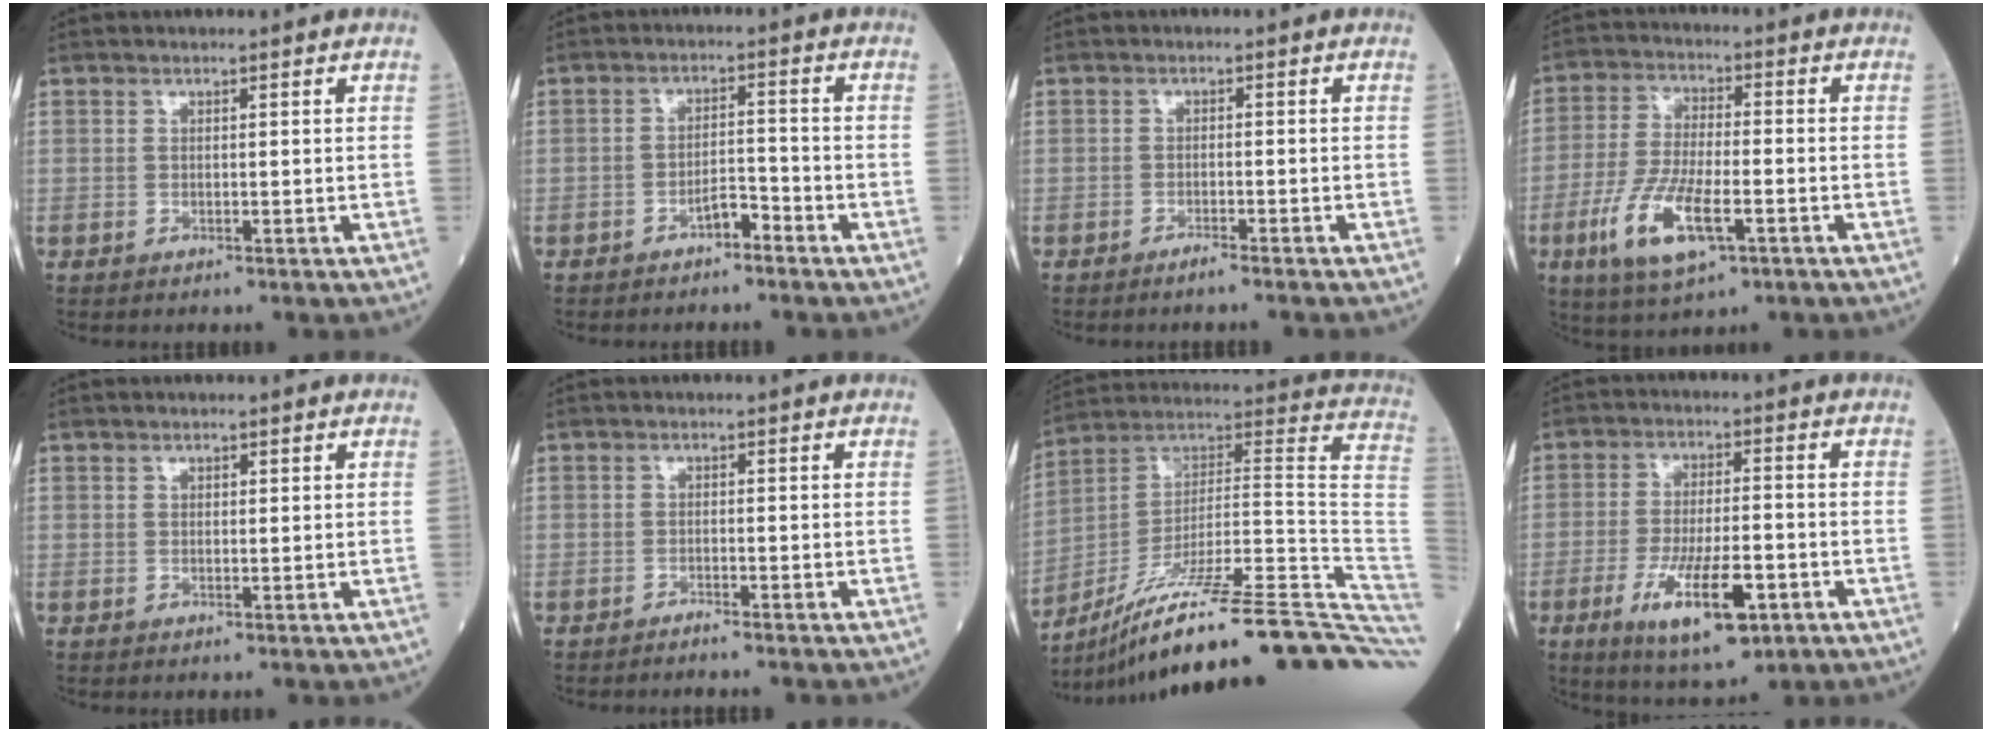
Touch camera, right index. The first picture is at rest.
{"total": 3.1, "force": [-2.3, 1.0, 1.8], "torque": [-0.026, 0.005, -0.042]}
{"total": 1.9, "force": [-1.6, -0.1, 0.9], "torque": [-0.018, -0.001, -0.026]}
{"total": 11.2, "force": [-4.5, 3.3, 9.7], "torque": [-0.204, -0.014, -0.079]}
{"total": 0.7, "force": [0.4, 0.4, 0.4], "torque": [-0.003, -0.003, 0.006]}
{"total": 1.5, "force": [-1.4, -0.2, 0.6], "torque": [-0.010, 0.001, -0.020]}
{"total": 33.6, "force": [-24.3, 2.5, 23.0], "torque": [-0.224, 0.011, -0.363]}
{"total": 11.6, "force": [-4.8, 3.0, 10.2], "torque": [-0.187, -0.017, -0.074]}